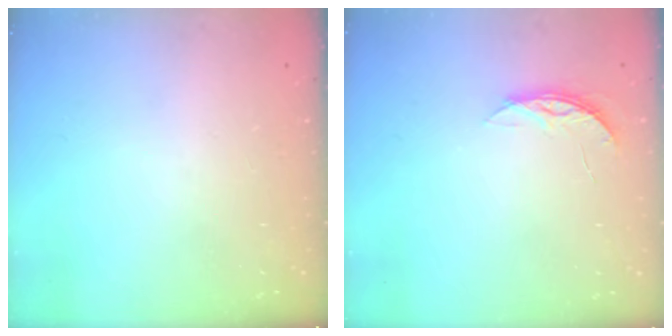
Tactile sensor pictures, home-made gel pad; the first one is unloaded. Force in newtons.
{"total": 4.5, "press": 4.5, "slide": 0.4}